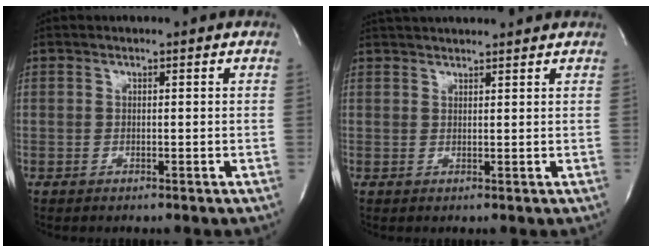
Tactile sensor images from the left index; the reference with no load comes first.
{"total": 8.0, "force": [7.4, 1.0, 2.7], "torque": [-0.042, 0.030, 0.099]}